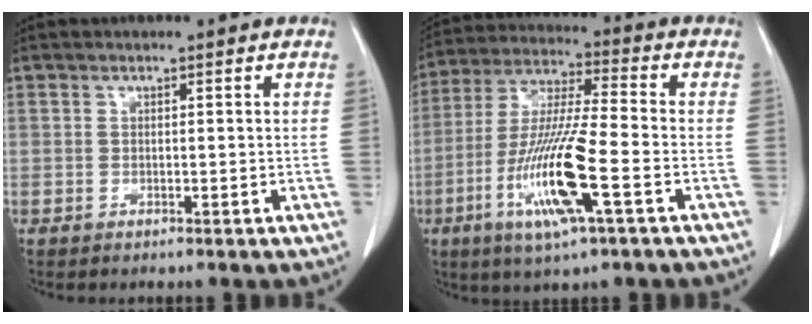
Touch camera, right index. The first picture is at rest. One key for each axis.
{"total": 14.9, "fx": -5.2, "fy": 0.8, "fz": 13.9, "tx": -0.284, "ty": -0.017, "tz": -0.099}